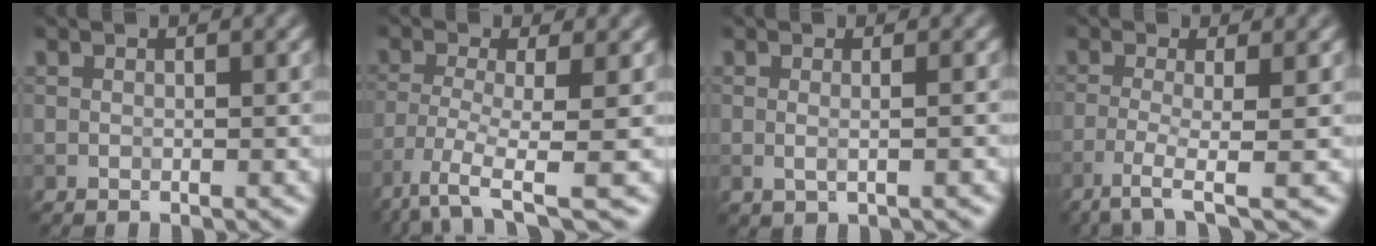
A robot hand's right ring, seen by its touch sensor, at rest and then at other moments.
{"total": 6.0, "force": [-3.6, 1.1, 4.7], "torque": [-0.095, -0.012, -0.077]}
{"total": 2.4, "force": [0.4, 1.1, 2.1], "torque": [-0.018, -0.004, -0.007]}
{"total": 3.8, "force": [-1.9, 0.6, 3.2], "torque": [-0.059, -0.005, -0.049]}